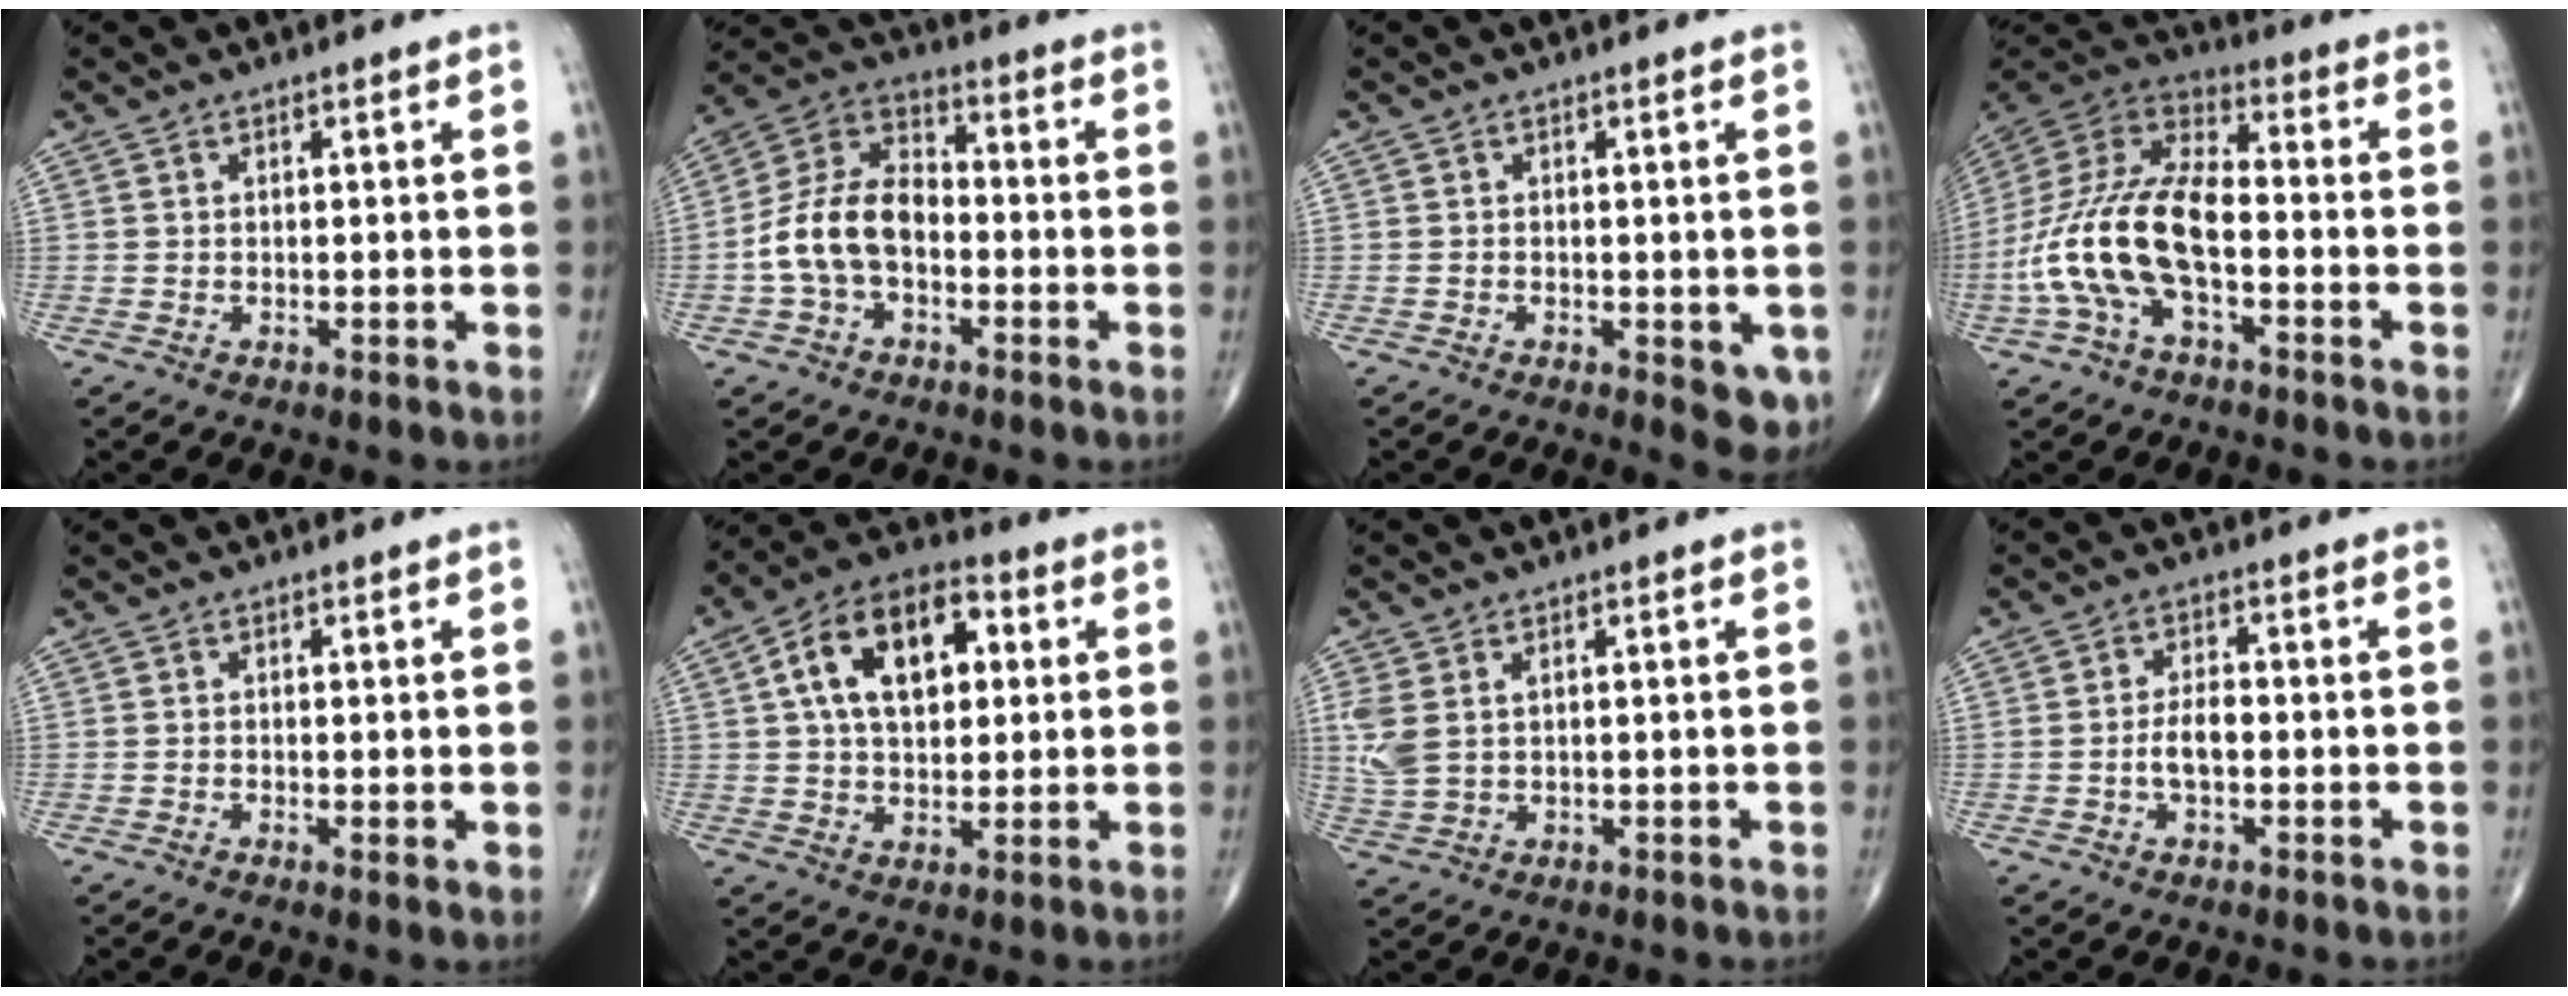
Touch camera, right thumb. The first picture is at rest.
{"total": 12.4, "force": [-2.5, 8.1, 9.0], "torque": [-0.166, 0.044, -0.056]}
{"total": 5.3, "force": [-1.5, 2.4, 4.5], "torque": [-0.036, -0.008, -0.018]}
{"total": 18.7, "force": [-4.3, 9.3, 15.6], "torque": [-0.323, 0.039, -0.083]}
{"total": 1.2, "force": [0.0, 0.4, 1.1], "torque": [-0.020, -0.006, -0.004]}
{"total": 16.2, "force": [3.8, 9.7, 12.4], "torque": [-0.188, 0.018, 0.057]}
{"total": 5.3, "force": [1.4, 3.1, 4.1], "torque": [-0.112, 0.005, 0.037]}
{"total": 4.2, "force": [-0.9, 2.0, 3.5], "torque": [-0.067, 0.012, -0.019]}